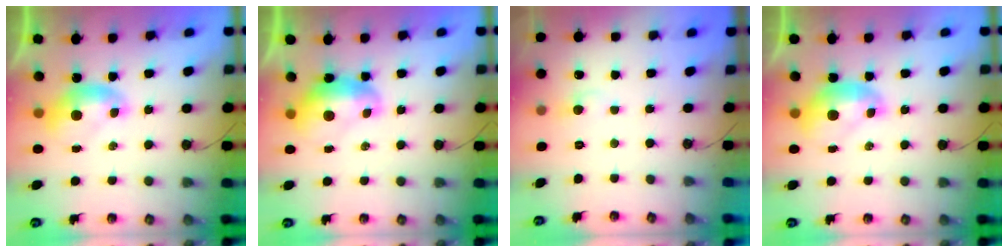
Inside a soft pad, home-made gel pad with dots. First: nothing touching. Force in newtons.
{"total": 2.0, "press": 1.9, "slide": 0.4}
{"total": 1.9, "press": 1.7, "slide": 0.8}
{"total": 1.6, "press": 1.5, "slide": 0.2}